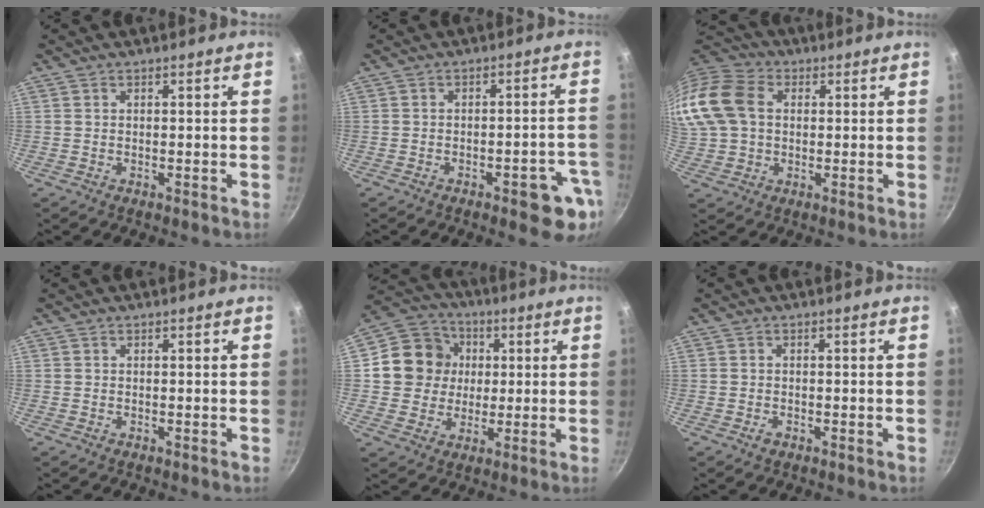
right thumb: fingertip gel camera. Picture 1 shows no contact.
{"total": 8.6, "force": [-4.0, 3.0, 7.0], "torque": [-0.052, 0.026, -0.043]}
{"total": 17.5, "force": [2.7, 13.4, 10.9], "torque": [-0.241, 0.029, 0.040]}
{"total": 0.0}
{"total": 12.1, "force": [1.7, 11.2, 4.4], "torque": [-0.046, 0.018, 0.022]}
{"total": 1.1, "force": [-0.7, 0.7, 0.5], "torque": [-0.009, 0.002, -0.011]}